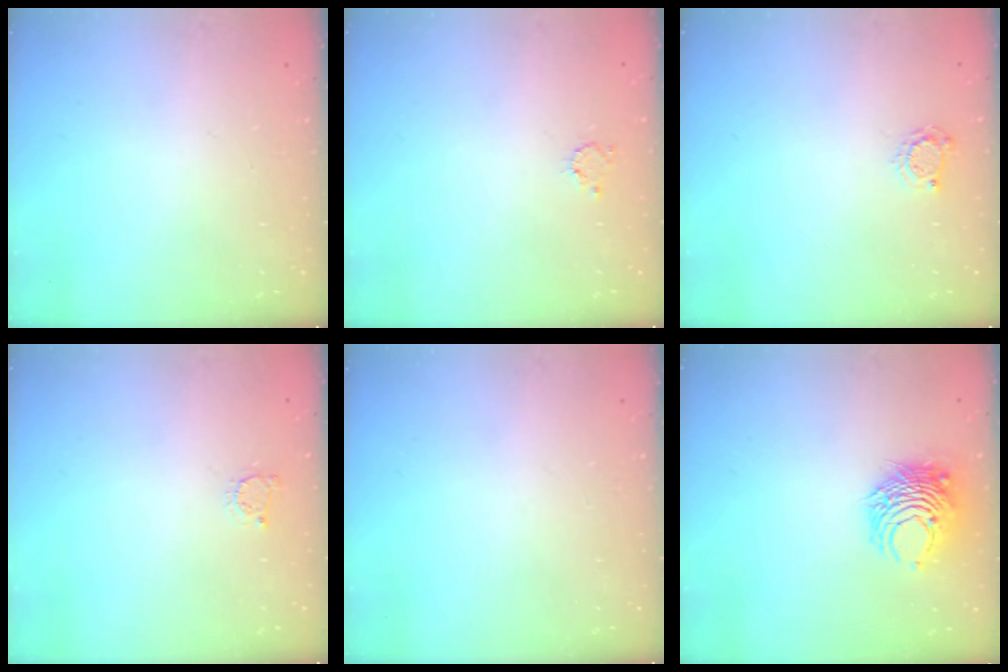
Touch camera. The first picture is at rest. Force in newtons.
{"total": 2.6, "press": 2.6, "slide": 0.4}
{"total": 3.2, "press": 3.2, "slide": 0.4}
{"total": 2.4, "press": 2.4, "slide": 0.3}
{"total": 0.0}
{"total": 8.2, "press": 8.2, "slide": 0.4}